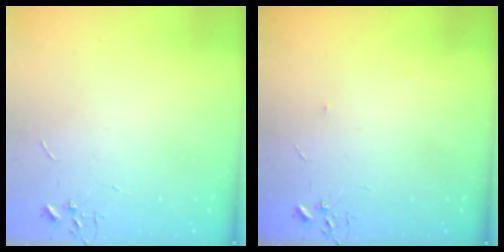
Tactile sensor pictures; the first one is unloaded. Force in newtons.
{"total": 3.6, "press": 3.5, "slide": 0.6}